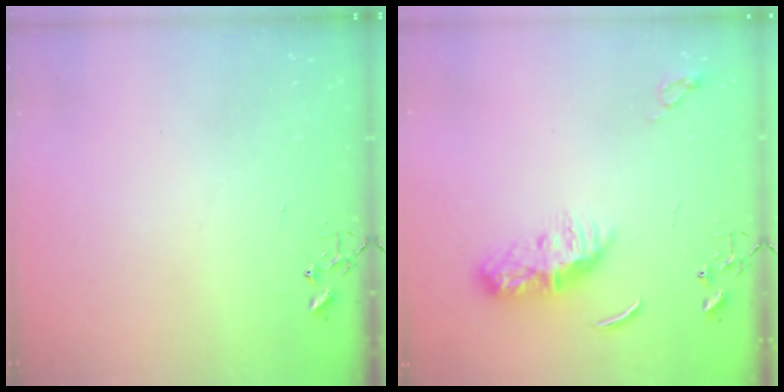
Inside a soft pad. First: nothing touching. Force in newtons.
{"total": 9.1, "press": 9.1, "slide": 0.2}